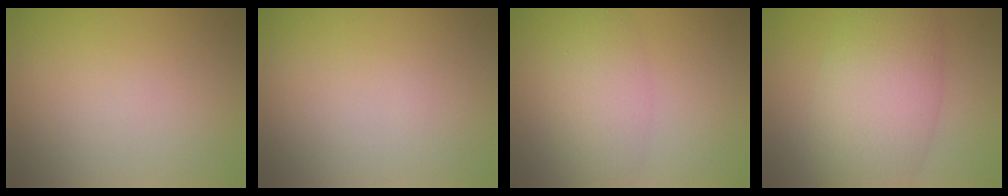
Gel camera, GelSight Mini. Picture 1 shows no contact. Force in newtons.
{"total": 0.0}
{"total": 4.0, "press": 4.0, "slide": 0.2}
{"total": 8.8, "press": 8.8, "slide": 0.5}